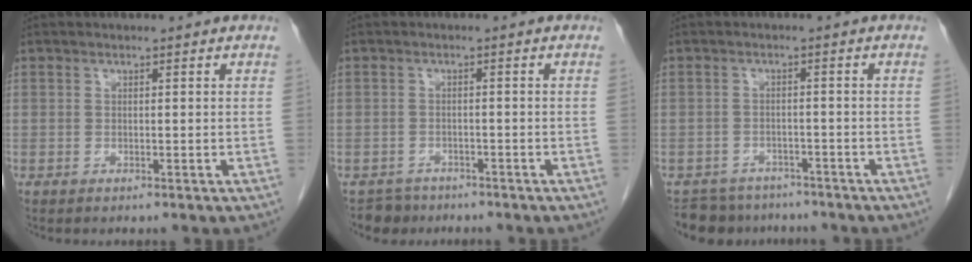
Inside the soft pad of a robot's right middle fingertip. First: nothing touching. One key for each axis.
{"total": 3.0, "fx": -2.4, "fy": 1.7, "fz": -0.3, "tx": 0.000, "ty": 0.004, "tz": -0.039}
{"total": 6.9, "fx": -6.1, "fy": 3.2, "fz": 0.3, "tx": 0.001, "ty": 0.002, "tz": -0.086}